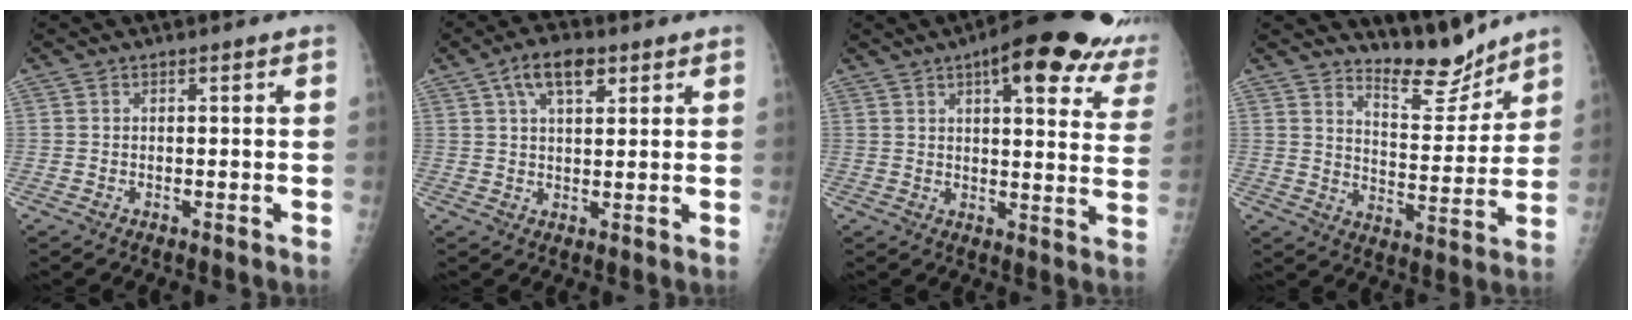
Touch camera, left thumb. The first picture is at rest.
{"total": 7.2, "force": [3.6, 3.4, 5.3], "torque": [-0.079, -0.001, 0.060]}
{"total": 22.3, "force": [13.6, 6.8, 16.2], "torque": [-0.173, -0.019, 0.154]}
{"total": 9.1, "force": [8.6, 2.3, 2.1], "torque": [-0.003, -0.078, 0.149]}